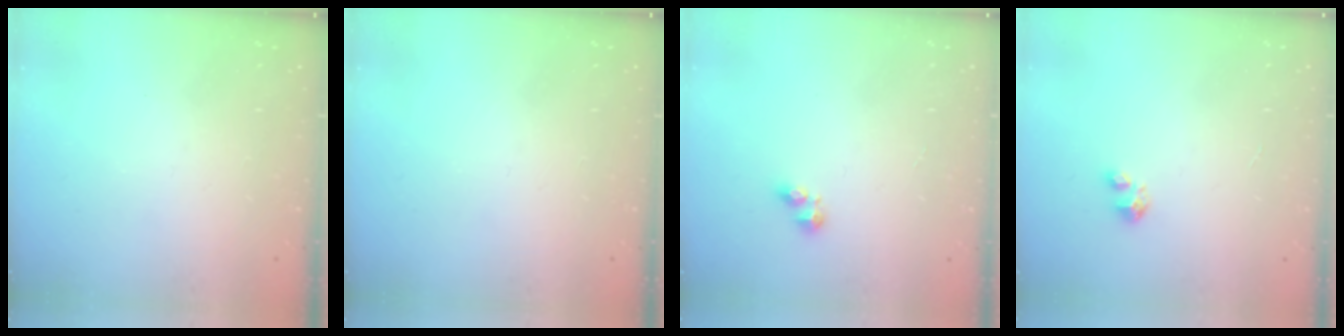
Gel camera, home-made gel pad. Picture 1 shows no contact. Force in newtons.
{"total": 0.0}
{"total": 3.8, "press": 3.7, "slide": 0.6}
{"total": 1.7, "press": 1.7, "slide": 0.1}